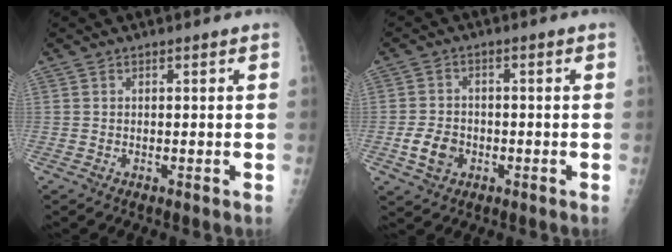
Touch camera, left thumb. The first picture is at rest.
{"total": 4.8, "force": [-1.6, 3.8, 2.6], "torque": [-0.038, 0.009, -0.027]}